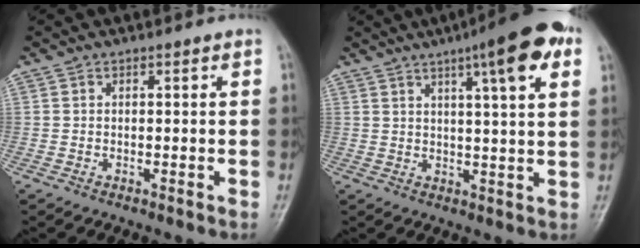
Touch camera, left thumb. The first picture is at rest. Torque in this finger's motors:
{"motor_torque": [1.93, 1.30, 1.88, -0.81, 0.31]}